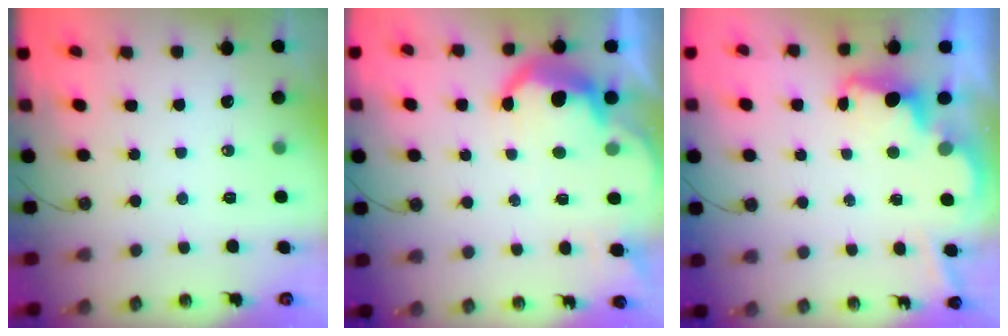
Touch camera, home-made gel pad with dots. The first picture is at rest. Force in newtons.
{"total": 9.3, "press": 9.3, "slide": 0.6}
{"total": 3.5, "press": 3.4, "slide": 0.8}